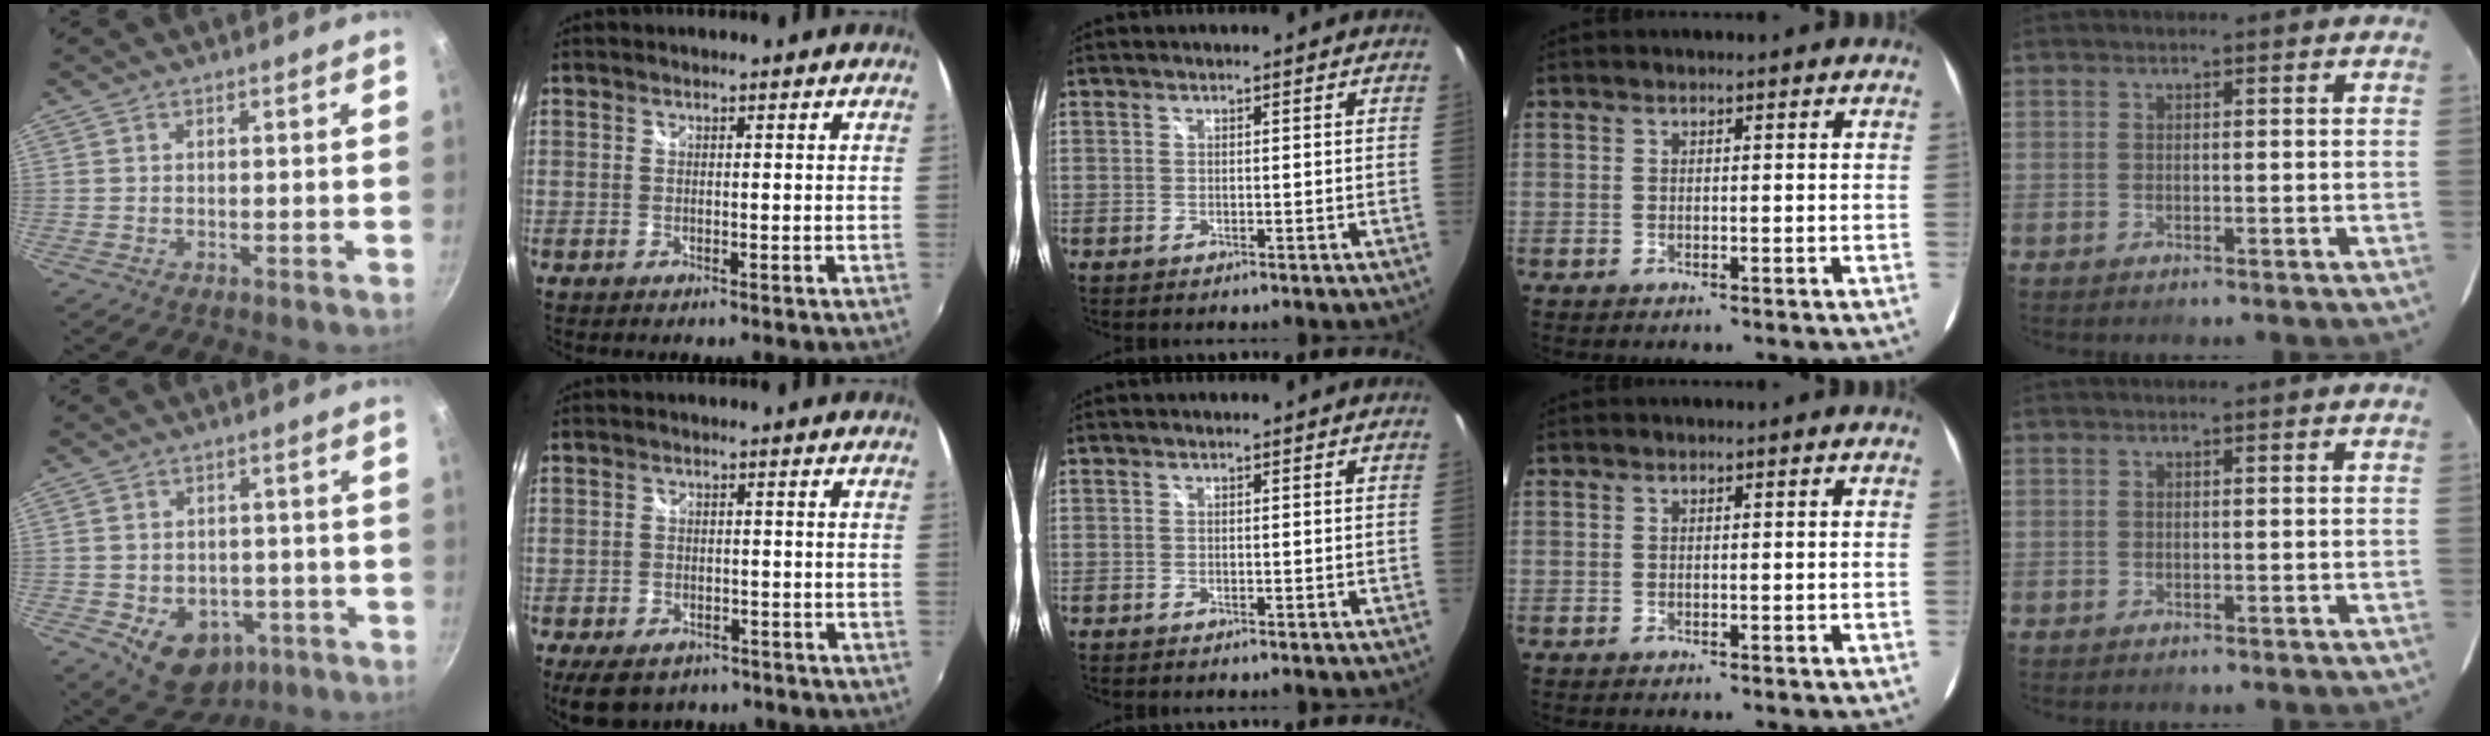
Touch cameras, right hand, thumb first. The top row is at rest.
{"thumb": {"total": 11.9, "force": [-4.3, 8.9, 6.7], "torque": [-0.064, 0.016, -0.047]}, "index": {"total": 8.6, "force": [-6.0, 4.8, 3.7], "torque": [-0.085, -0.010, -0.085]}}